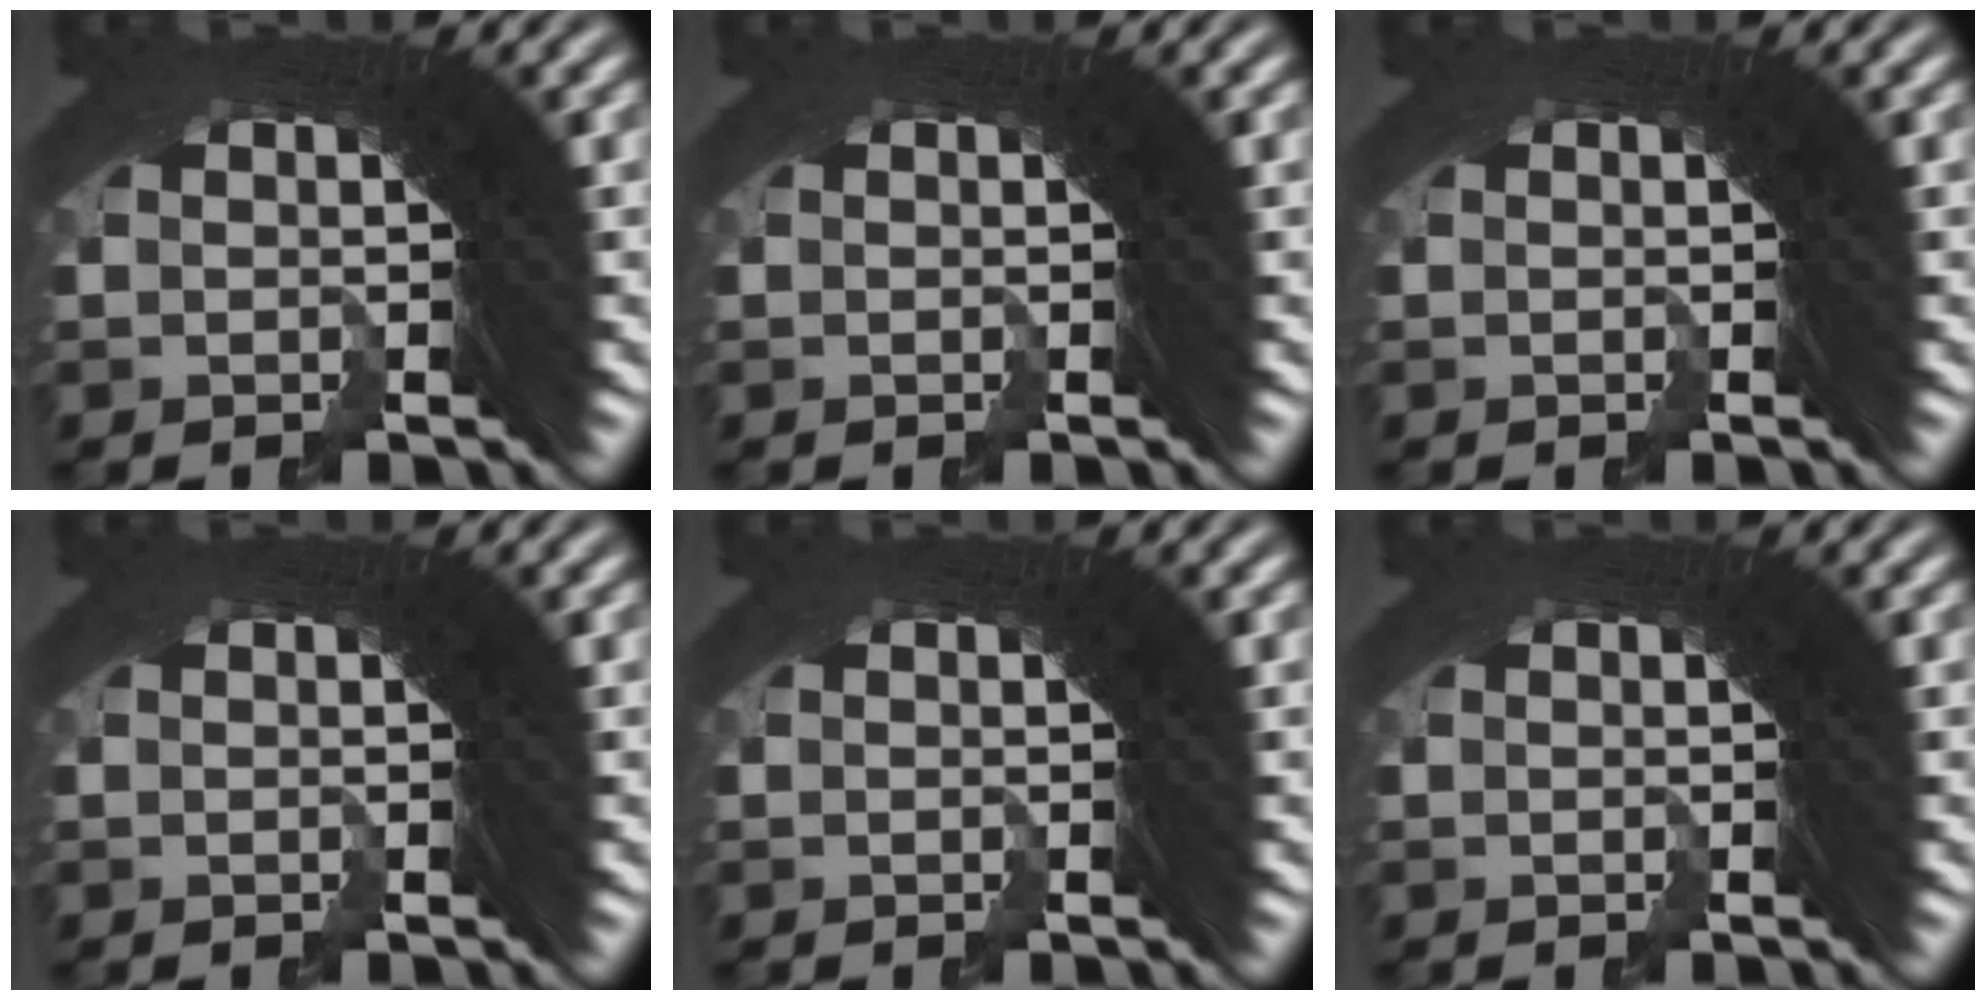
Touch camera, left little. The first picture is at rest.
{"total": 0.0}
{"total": 0.0}
{"total": 0.0}
{"total": 0.0}
{"total": 0.0}